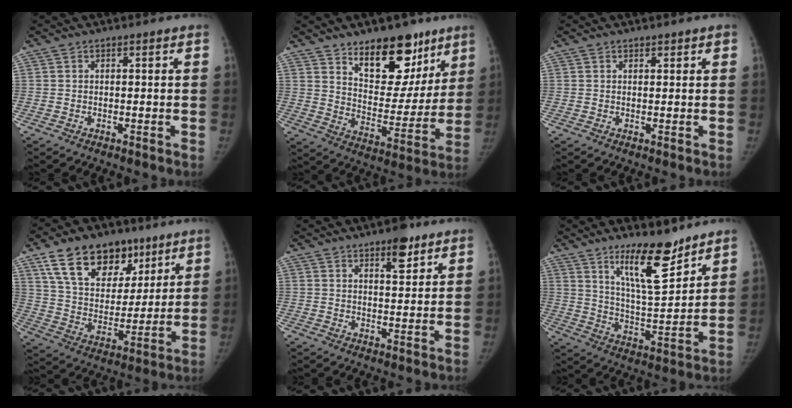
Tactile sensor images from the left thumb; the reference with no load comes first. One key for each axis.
{"total": 17.4, "fx": 11.2, "fy": 9.2, "fz": 9.6, "tx": -0.072, "ty": -0.072, "tz": 0.178}
{"total": 1.0, "fx": 0.8, "fy": 0.5, "fz": 0.5, "tx": 0.003, "ty": -0.003, "tz": 0.008}
{"total": 18.8, "fx": 11.1, "fy": 11.9, "fz": 9.4, "tx": -0.114, "ty": -0.036, "tz": 0.193}
{"total": 5.5, "fx": 3.5, "fy": 2.1, "fz": 3.6, "tx": -0.036, "ty": -0.020, "tz": 0.048}
{"total": 13.0, "fx": 9.3, "fy": 3.4, "fz": 8.5, "tx": -0.118, "ty": -0.080, "tz": 0.166}